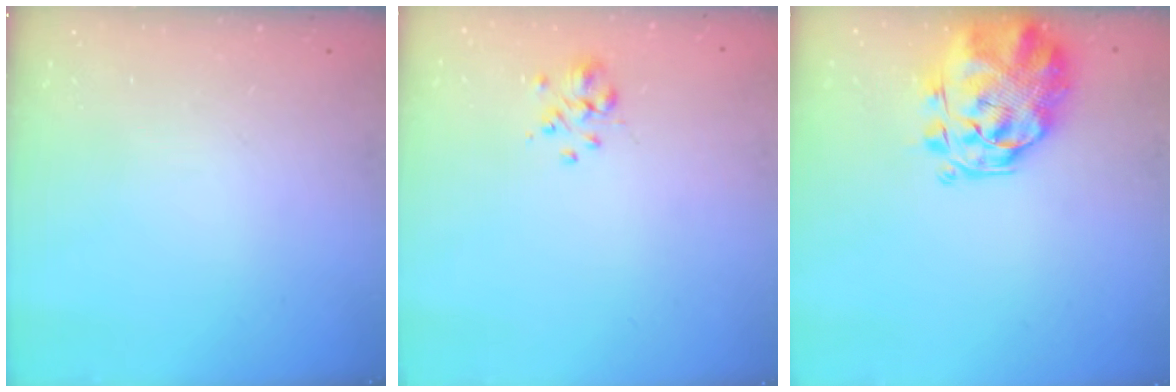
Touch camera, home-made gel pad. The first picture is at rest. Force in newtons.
{"total": 2.7, "press": 2.5, "slide": 1.1}
{"total": 3.4, "press": 3.0, "slide": 1.6}